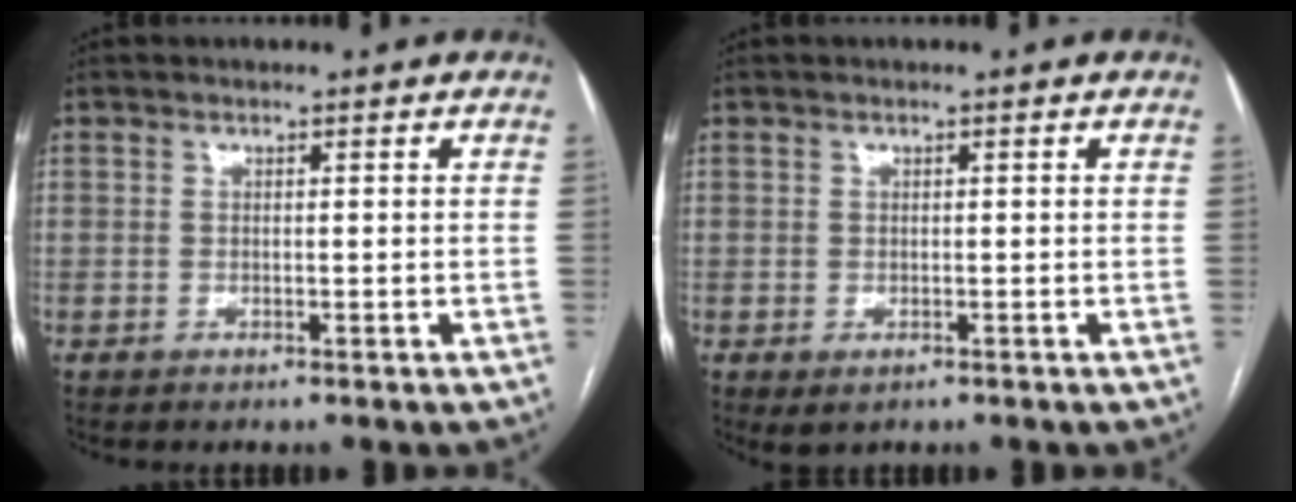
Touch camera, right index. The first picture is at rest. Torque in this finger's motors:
{"motor_torque": [0.36, 0.01, 0.17, 0.02]}